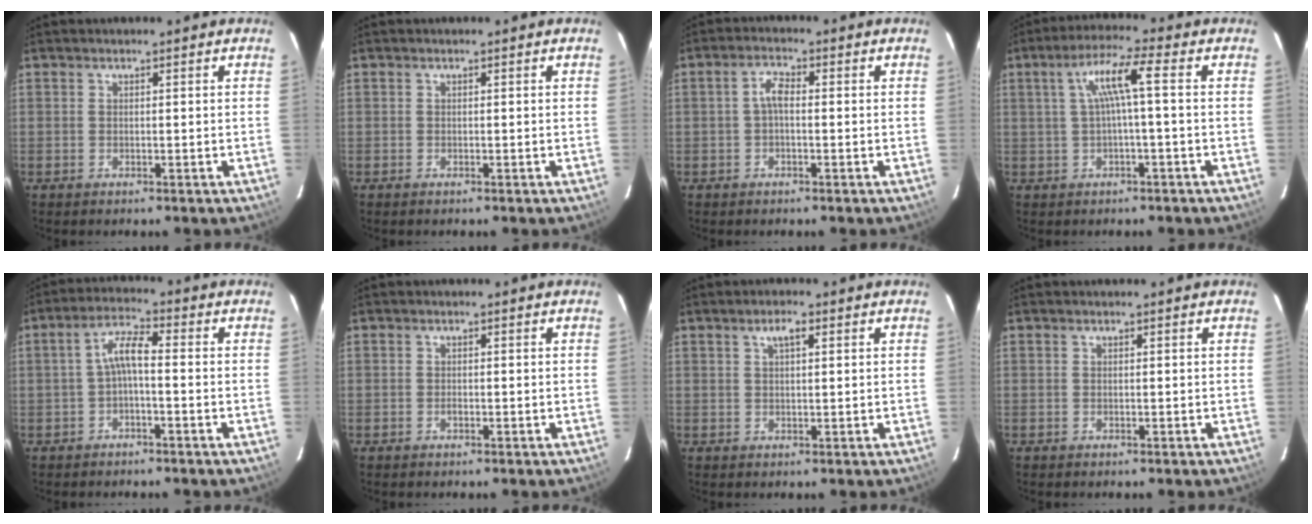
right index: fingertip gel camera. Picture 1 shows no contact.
{"total": 0.0}
{"total": 2.7, "force": [-0.3, 1.2, 2.4], "torque": [-0.051, 0.011, -0.006]}
{"total": 6.2, "force": [0.3, 0.0, 6.2], "torque": [-0.122, 0.011, 0.013]}
{"total": 4.5, "force": [-1.1, 1.0, 4.2], "torque": [-0.091, 0.016, -0.023]}
{"total": 0.6, "force": [-0.4, 0.4, 0.4], "torque": [-0.005, 0.001, -0.007]}
{"total": 2.5, "force": [1.2, 0.8, 2.1], "torque": [-0.038, 0.009, 0.021]}
{"total": 0.0}